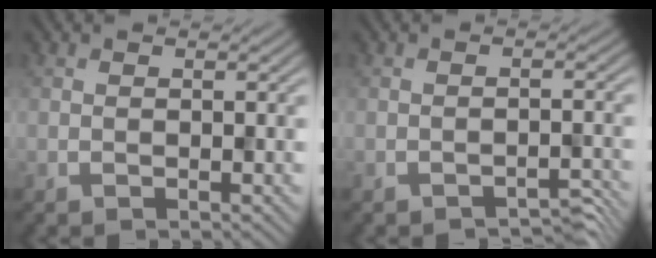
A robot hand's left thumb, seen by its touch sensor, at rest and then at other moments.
{"total": 1.8, "force": [-1.7, 0.3, 0.6], "torque": [-0.005, 0.002, -0.027]}